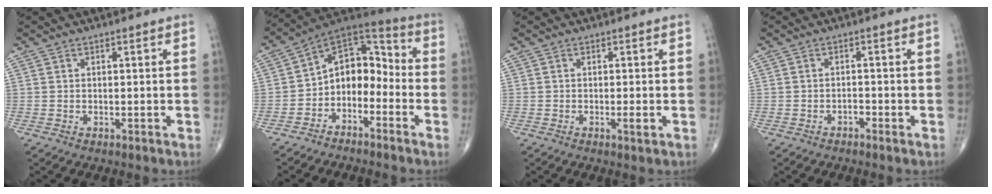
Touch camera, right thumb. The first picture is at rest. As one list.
[{"total": 11.2, "force": [-3.8, 7.8, 7.0], "torque": [-0.070, 0.083, -0.084]}, {"total": 1.4, "force": [-0.4, 0.3, 1.3], "torque": [-0.022, -0.003, -0.009]}, {"total": 1.2, "force": [-1.0, 0.6, 0.4], "torque": [-0.003, 0.006, -0.018]}]